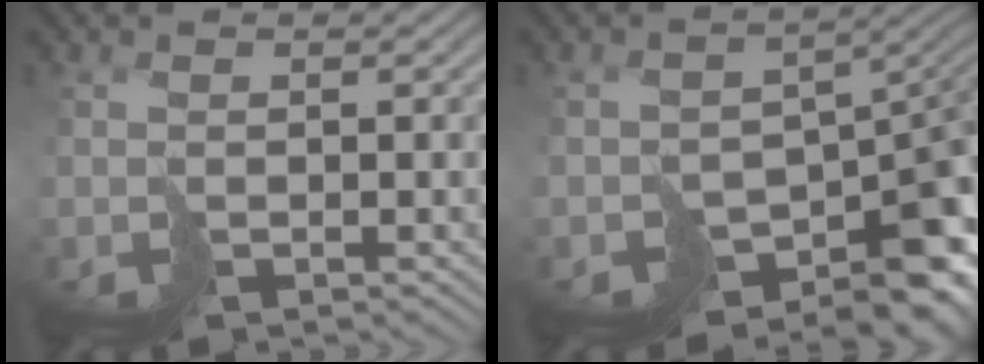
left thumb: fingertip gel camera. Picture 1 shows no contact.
{"total": 11.5, "force": [-7.3, 6.0, 6.6], "torque": [-0.084, -0.027, -0.090]}